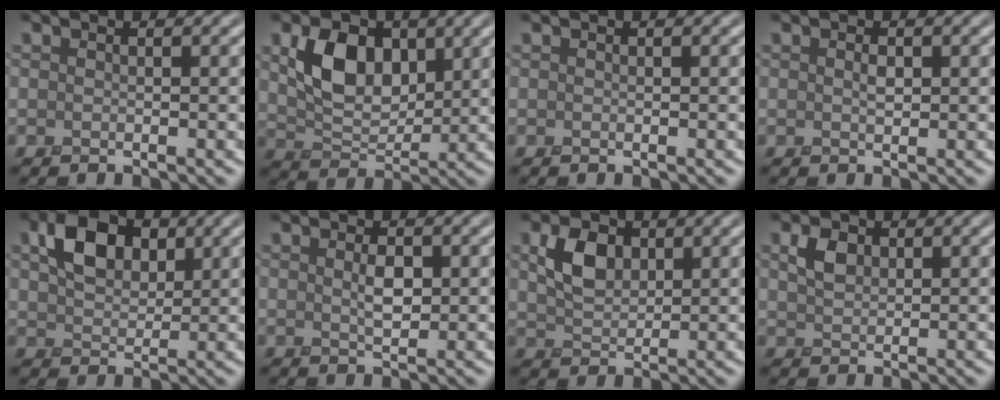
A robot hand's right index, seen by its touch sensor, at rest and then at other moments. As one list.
[{"total": 5.5, "force": [1.6, 3.6, 3.8], "torque": [-0.078, -0.006, 0.031]}, {"total": 0.0}, {"total": 0.8, "force": [0.1, 0.4, 0.7], "torque": [-0.017, -0.002, 0.003]}, {"total": 4.6, "force": [1.7, 3.1, 3.0], "torque": [-0.064, 0.006, 0.028]}, {"total": 1.7, "force": [0.2, 0.8, 1.4], "torque": [-0.033, -0.003, 0.005]}, {"total": 3.4, "force": [1.1, 2.3, 2.3], "torque": [-0.051, 0.002, 0.020]}, {"total": 1.9, "force": [0.7, 1.3, 1.2], "torque": [-0.030, 0.002, 0.014]}]